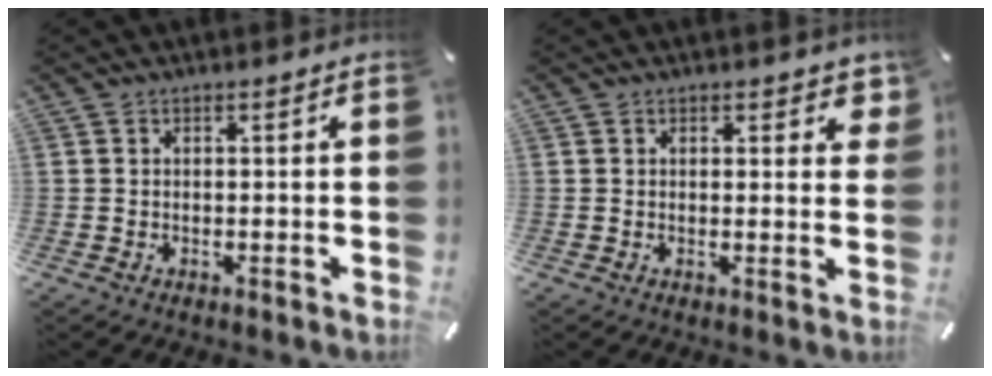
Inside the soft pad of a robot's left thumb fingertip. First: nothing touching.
{"total": 2.7, "force": [1.6, 1.6, 1.5], "torque": [-0.009, -0.003, 0.023]}